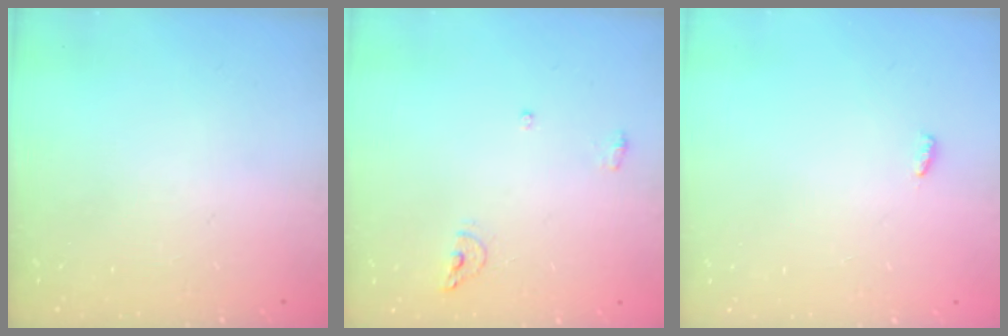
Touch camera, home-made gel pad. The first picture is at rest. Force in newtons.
{"total": 6.1, "press": 5.9, "slide": 1.4}
{"total": 3.1, "press": 2.7, "slide": 1.5}